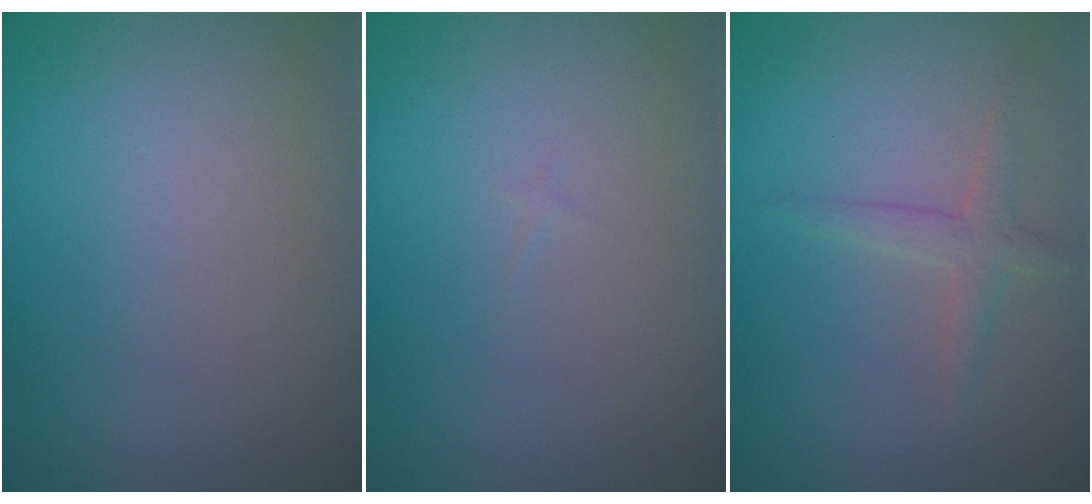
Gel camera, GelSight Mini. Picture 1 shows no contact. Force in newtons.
{"total": 0.0}
{"total": 1.7, "press": 1.7, "slide": 0.1}